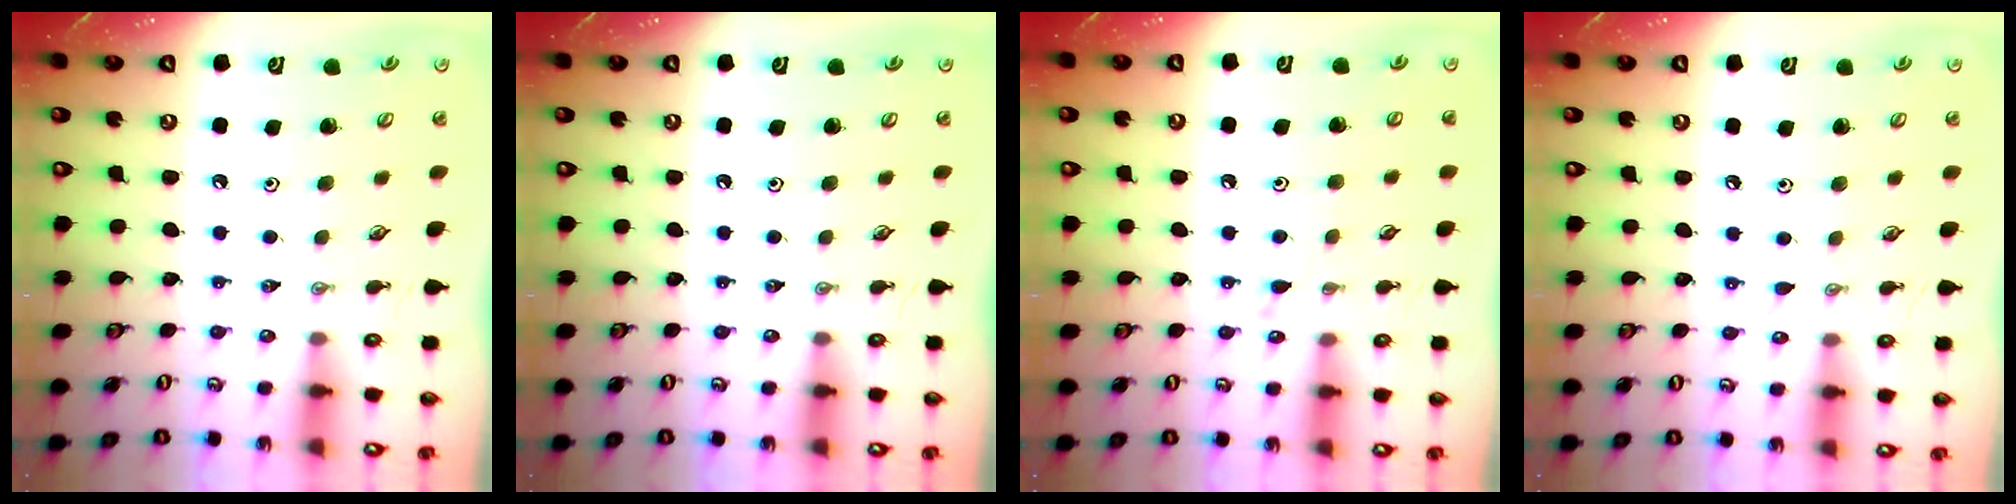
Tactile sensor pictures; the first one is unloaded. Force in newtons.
{"total": 0.0}
{"total": 4.8, "press": 4.7, "slide": 0.6}
{"total": 3.0, "press": 3.0, "slide": 0.3}